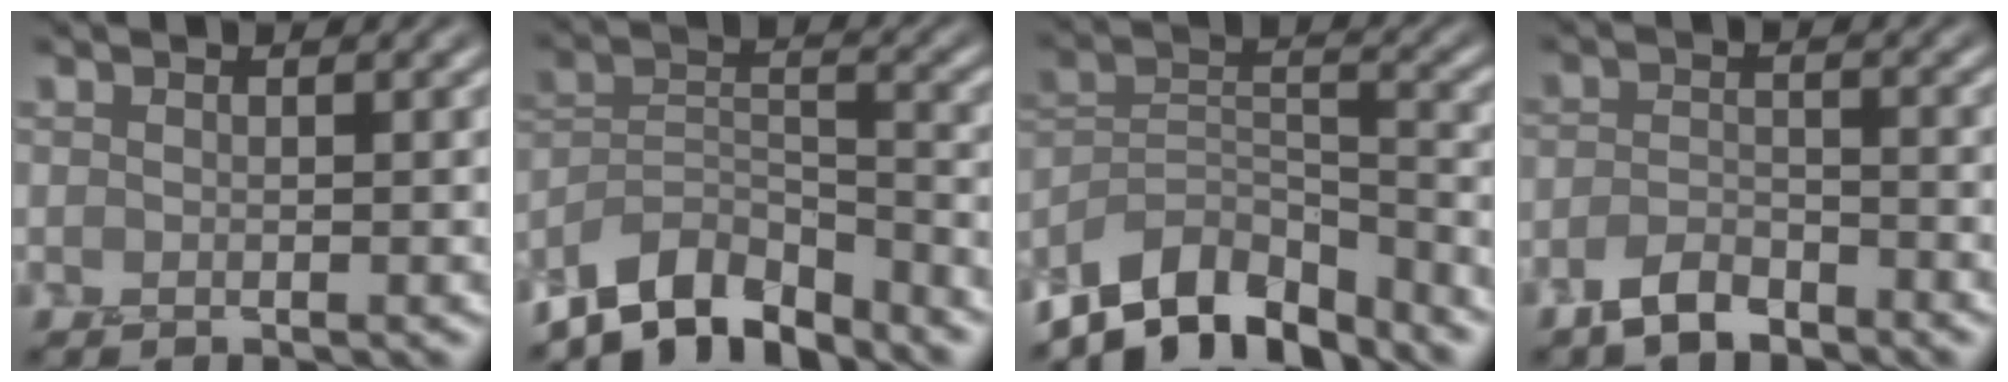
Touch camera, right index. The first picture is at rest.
{"total": 7.1, "force": [-6.0, 2.7, 2.7], "torque": [-0.036, -0.004, -0.117]}
{"total": 8.5, "force": [-6.9, 3.5, 3.5], "torque": [-0.047, 0.002, -0.134]}
{"total": 2.9, "force": [-2.3, 1.2, 1.4], "torque": [-0.027, 0.004, -0.050]}